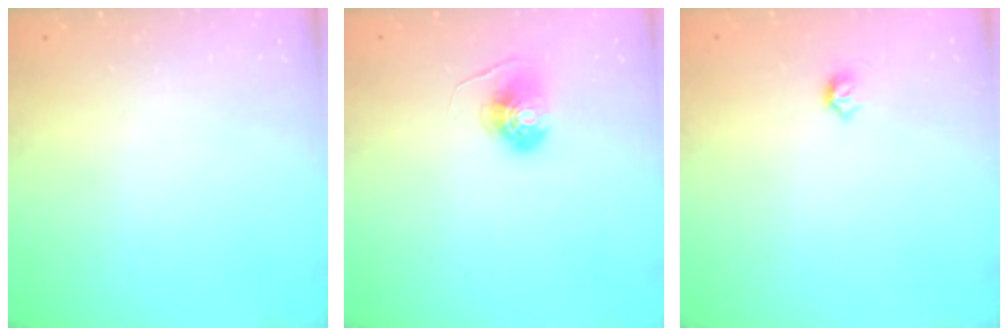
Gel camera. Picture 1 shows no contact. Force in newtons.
{"total": 6.7, "press": 6.7, "slide": 0.3}
{"total": 3.9, "press": 3.9, "slide": 0.6}